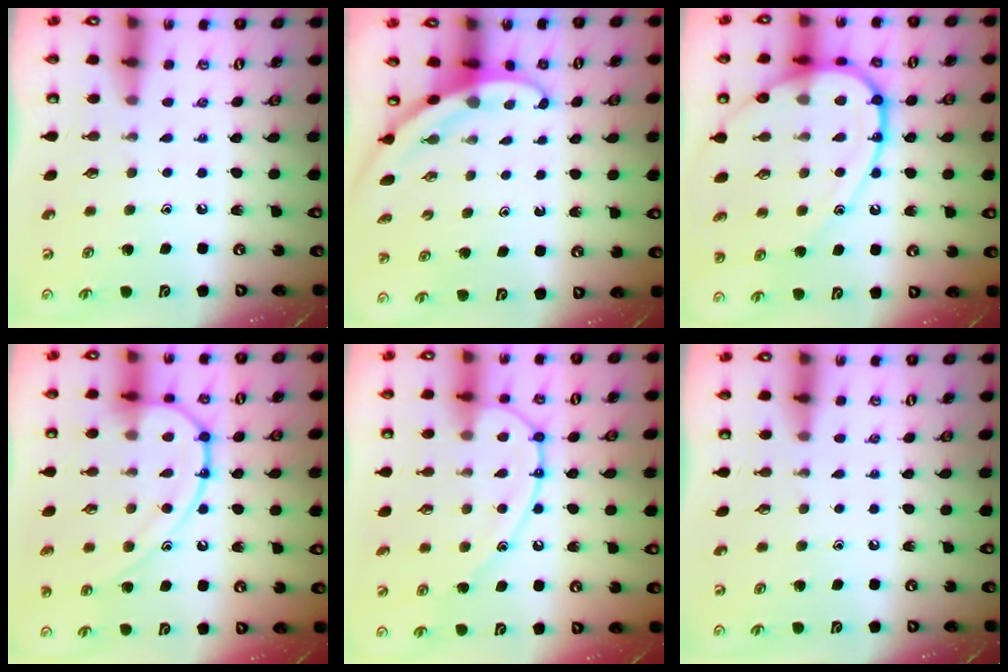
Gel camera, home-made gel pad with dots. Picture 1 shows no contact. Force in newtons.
{"total": 3.1, "press": 3.1, "slide": 0.1}
{"total": 16.5, "press": 16.5, "slide": 0.8}
{"total": 14.0, "press": 13.9, "slide": 1.5}
{"total": 13.1, "press": 13.0, "slide": 1.4}
{"total": 0.0}